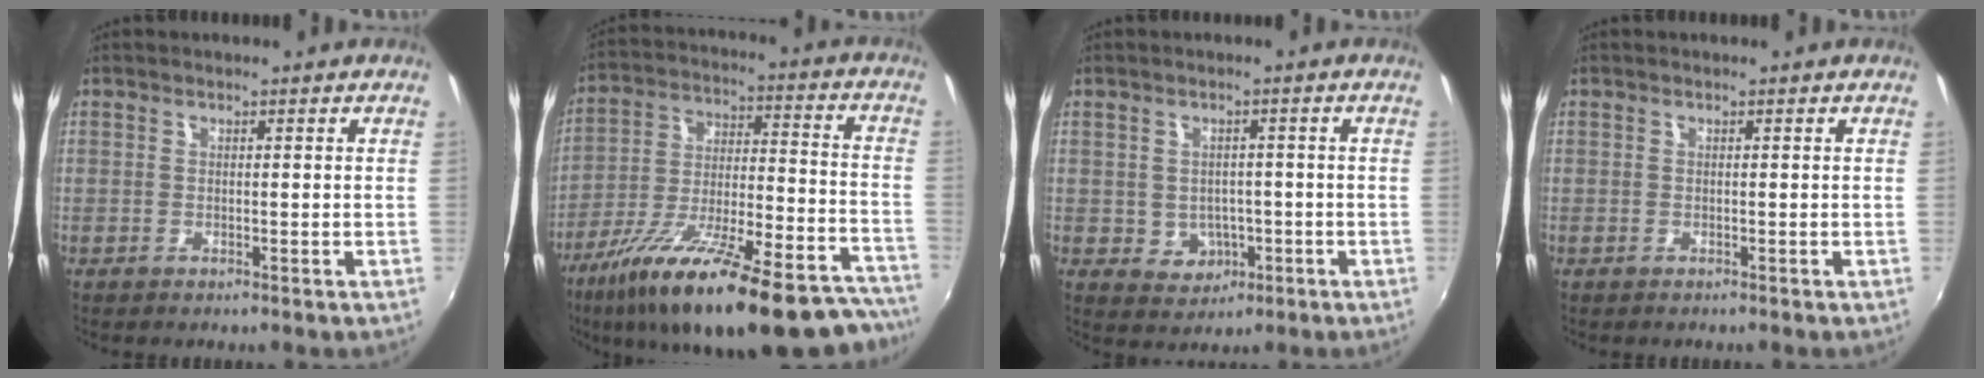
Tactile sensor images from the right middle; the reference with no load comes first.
{"total": 32.8, "force": [-25.3, 8.3, 19.1], "torque": [-0.288, -0.033, -0.363]}
{"total": 4.7, "force": [-1.0, 4.3, 1.6], "torque": [-0.040, 0.006, 0.000]}
{"total": 0.0}